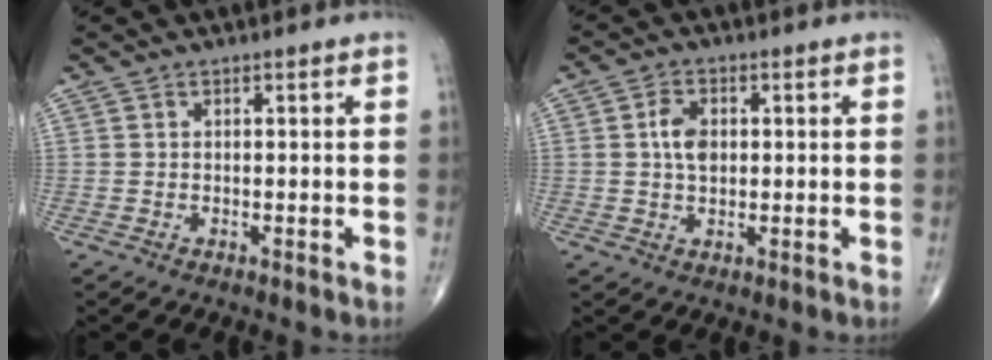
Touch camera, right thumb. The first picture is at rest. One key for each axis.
{"total": 4.7, "fx": 0.6, "fy": 3.1, "fz": 3.5, "tx": -0.059, "ty": 0.002, "tz": 0.006}